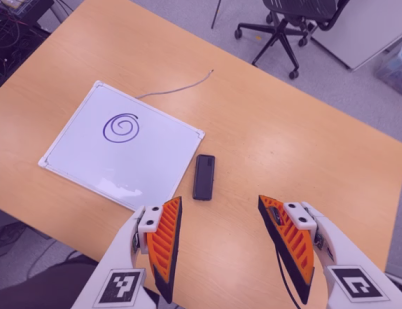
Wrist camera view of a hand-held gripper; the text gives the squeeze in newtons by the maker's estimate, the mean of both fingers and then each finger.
{"total": 0.0}